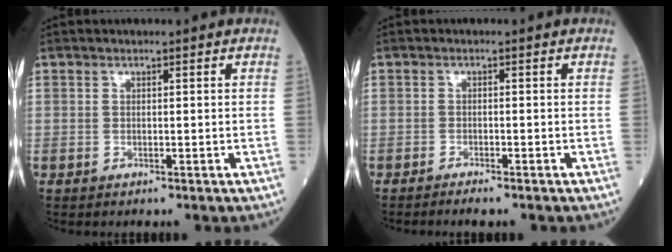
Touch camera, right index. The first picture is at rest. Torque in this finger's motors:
{"motor_torque": [-0.12, -0.14, 0.08, 0.02]}